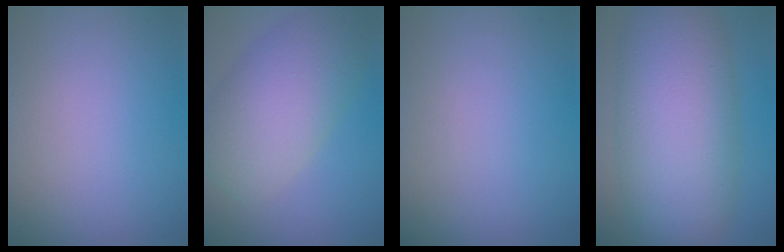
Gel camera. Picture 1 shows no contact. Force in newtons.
{"total": 7.8, "press": 7.8, "slide": 0.3}
{"total": 0.0}
{"total": 11.5, "press": 11.5, "slide": 0.6}